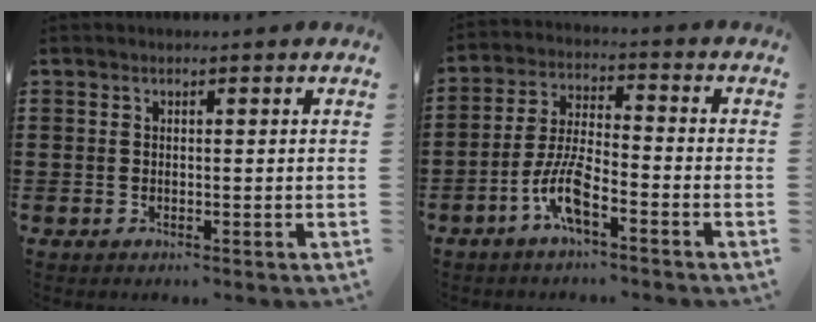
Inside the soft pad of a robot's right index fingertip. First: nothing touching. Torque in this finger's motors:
{"motor_torque": [2.14, 0.00, 0.74, 0.20]}